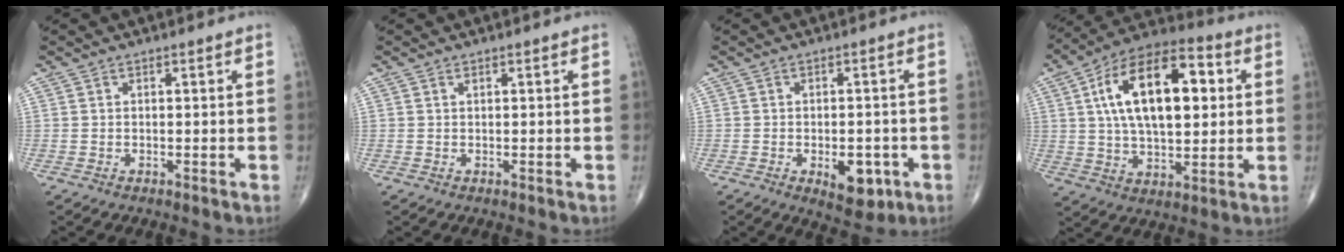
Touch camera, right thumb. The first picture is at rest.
{"total": 0.0}
{"total": 7.5, "force": [-2.7, 4.0, 5.7], "torque": [-0.057, 0.006, -0.025]}
{"total": 21.3, "force": [4.5, 10.7, 17.8], "torque": [-0.277, 0.013, 0.065]}